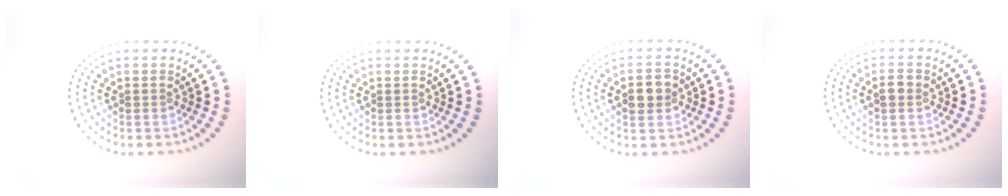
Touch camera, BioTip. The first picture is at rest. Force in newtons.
{"total": 0.0}
{"total": 2.9, "press": 2.9, "slide": 0.1}
{"total": 1.4, "press": 1.4, "slide": 0.1}